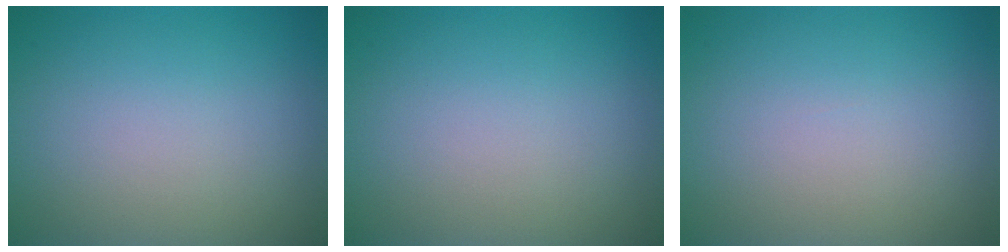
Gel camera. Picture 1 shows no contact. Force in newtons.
{"total": 0.0}
{"total": 0.0}